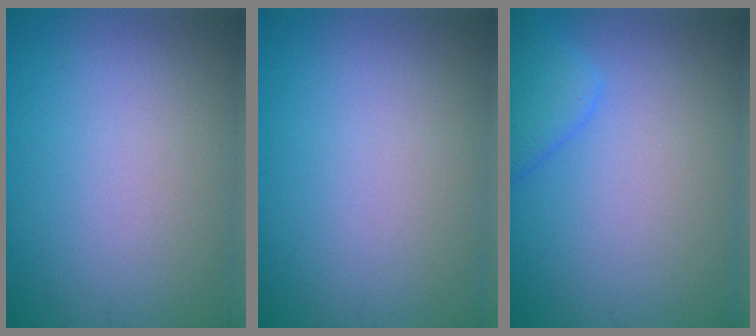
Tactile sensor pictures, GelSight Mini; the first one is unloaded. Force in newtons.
{"total": 0.0}
{"total": 2.5, "press": 2.5, "slide": 0.2}